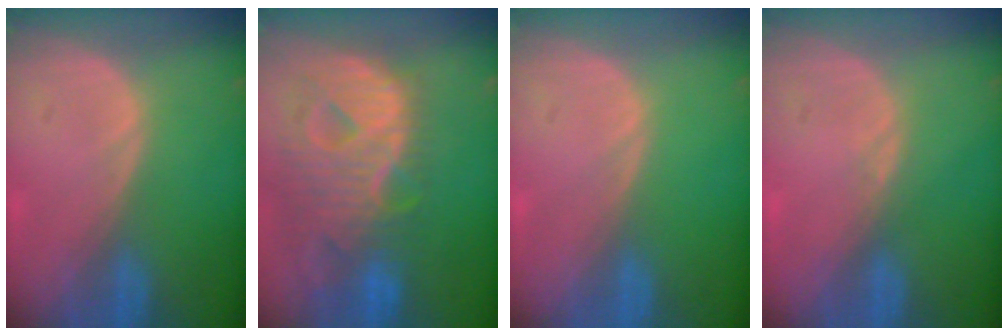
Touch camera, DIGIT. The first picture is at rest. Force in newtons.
{"total": 12.9, "press": 10.9, "slide": 6.9}
{"total": 0.0}
{"total": 0.5, "press": 0.5, "slide": 0.2}